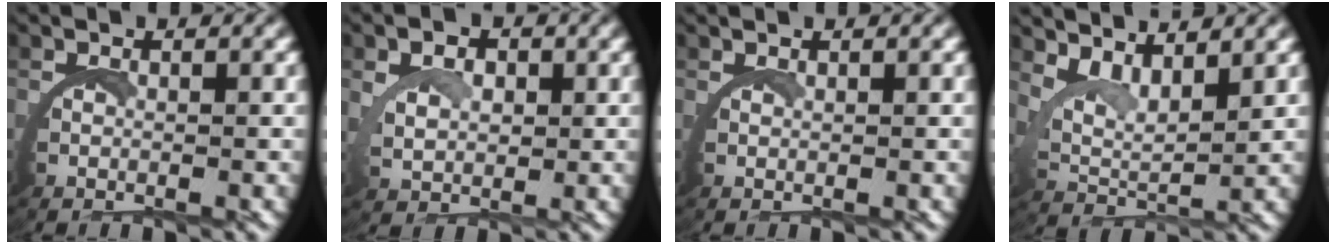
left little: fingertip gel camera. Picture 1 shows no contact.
{"total": 2.4, "force": [1.4, 1.3, 1.5], "torque": [-0.034, -0.007, 0.030]}
{"total": 1.2, "force": [0.9, -0.8, 0.0], "torque": [0.001, 0.004, 0.015]}
{"total": 4.8, "force": [3.6, 2.0, 2.5], "torque": [-0.064, -0.005, 0.058]}